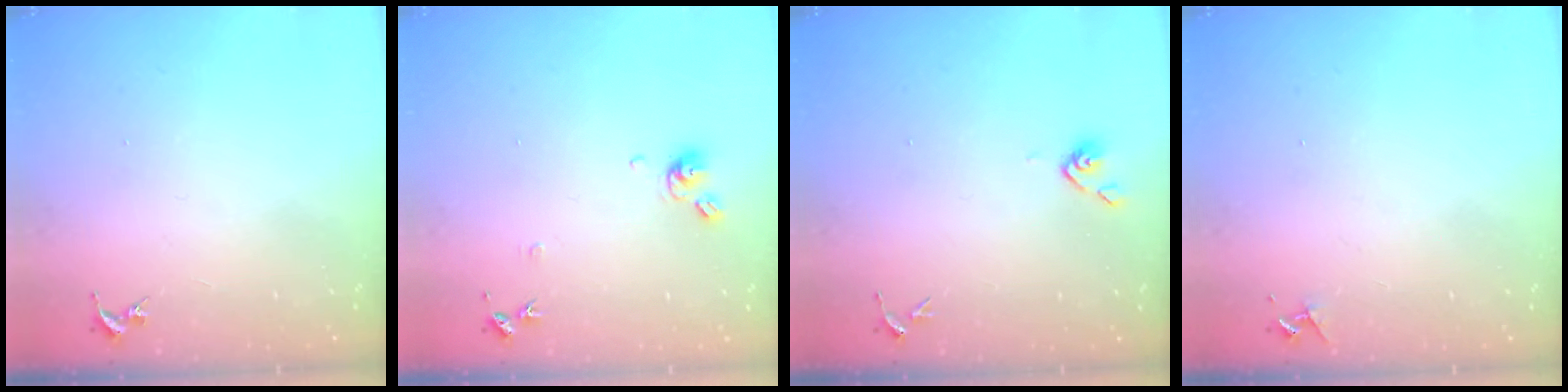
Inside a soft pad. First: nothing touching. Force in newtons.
{"total": 7.9, "press": 7.9, "slide": 0.8}
{"total": 4.2, "press": 4.1, "slide": 1.1}
{"total": 4.2, "press": 4.2, "slide": 0.5}